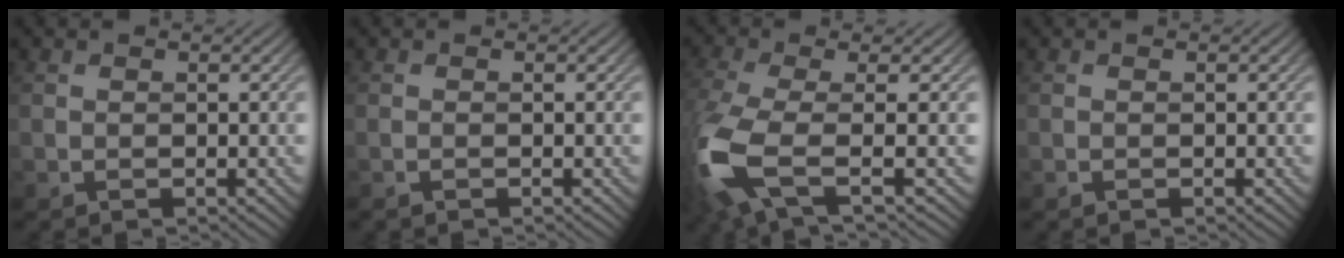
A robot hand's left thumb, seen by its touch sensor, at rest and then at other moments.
{"total": 0.6, "force": [-0.5, -0.1, 0.1], "torque": [-0.001, -0.001, -0.013]}
{"total": 9.5, "force": [-2.9, 2.9, 8.5], "torque": [-0.212, -0.021, -0.063]}
{"total": 0.0}